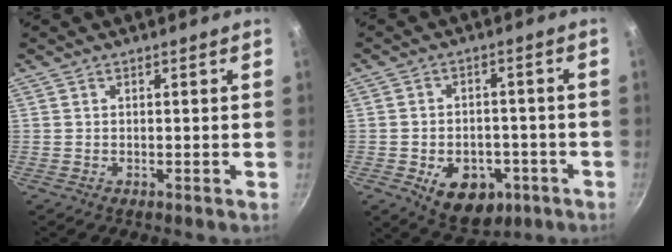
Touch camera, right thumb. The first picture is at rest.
{"total": 10.7, "force": [-4.5, 7.2, 6.6], "torque": [-0.077, 0.020, -0.056]}